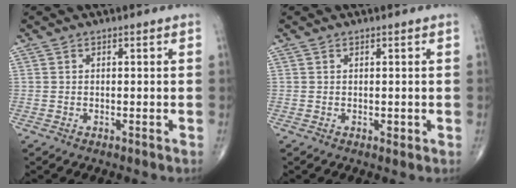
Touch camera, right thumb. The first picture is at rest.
{"total": 0.8, "force": [0.1, 0.5, 0.6], "torque": [-0.006, -0.001, 0.002]}